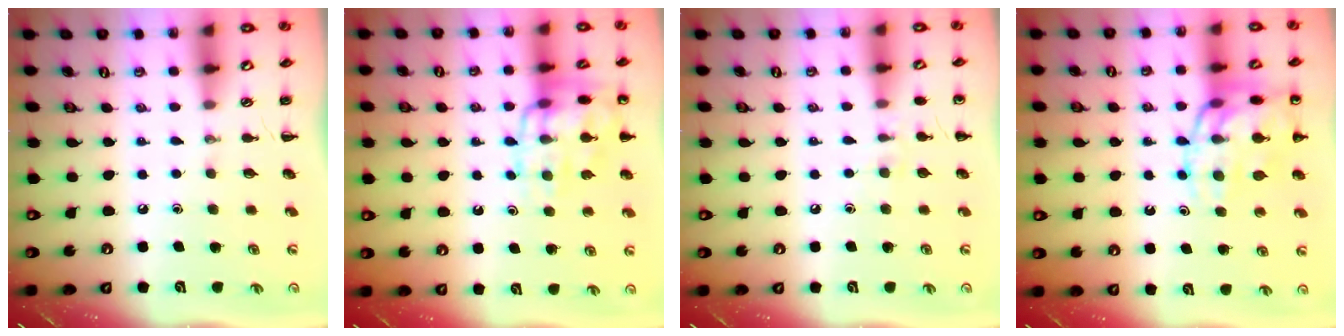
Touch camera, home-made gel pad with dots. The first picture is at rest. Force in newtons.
{"total": 13.6, "press": 13.6, "slide": 0.9}
{"total": 6.5, "press": 6.2, "slide": 1.9}
{"total": 17.6, "press": 17.5, "slide": 2.0}